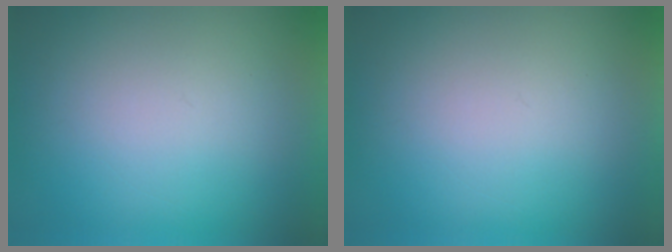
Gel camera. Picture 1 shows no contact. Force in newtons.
{"total": 0.0}